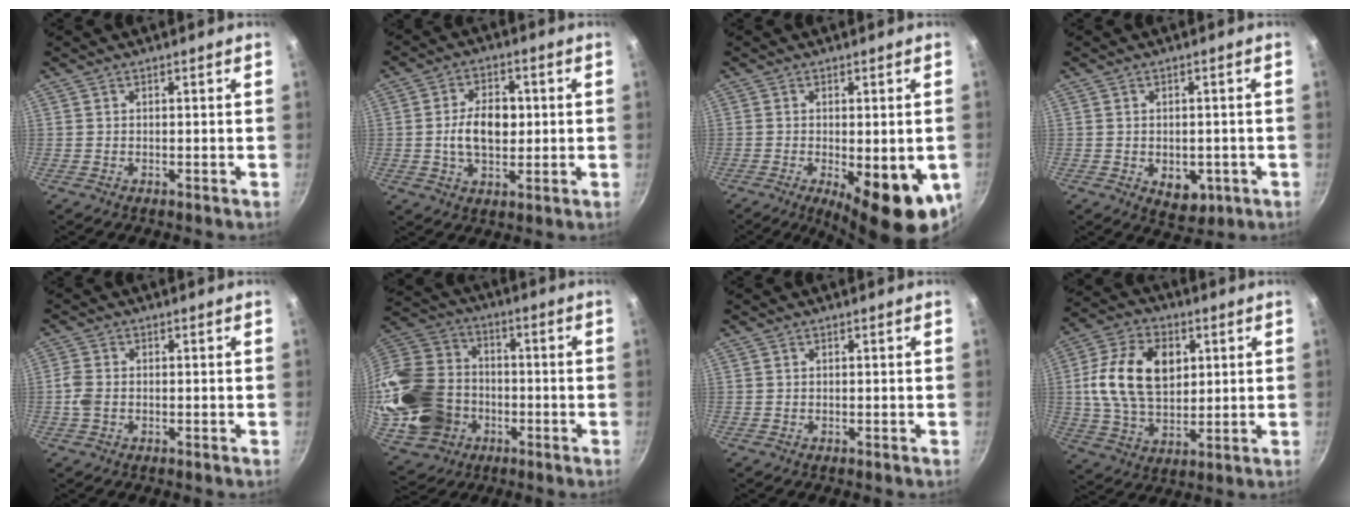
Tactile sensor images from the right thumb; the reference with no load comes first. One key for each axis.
{"total": 9.3, "fx": 0.1, "fy": 6.0, "fz": 7.1, "tx": -0.101, "ty": 0.006, "tz": -0.004}
{"total": 14.6, "fx": -4.3, "fy": 5.3, "fz": 12.9, "tx": -0.150, "ty": -0.010, "tz": -0.046}
{"total": 6.1, "fx": -1.8, "fy": 4.2, "fz": 4.0, "tx": -0.033, "ty": -0.001, "tz": -0.015}
{"total": 3.1, "fx": -0.7, "fy": 2.2, "fz": 2.1, "tx": -0.050, "ty": 0.005, "tz": -0.019}
{"total": 24.3, "fx": -4.8, "fy": 19.4, "fz": 13.9, "tx": -0.281, "ty": 0.043, "tz": -0.069}
{"total": 0.0}
{"total": 16.6, "fx": 3.1, "fy": 11.1, "fz": 11.9, "tx": -0.202, "ty": 0.000, "tz": 0.052}